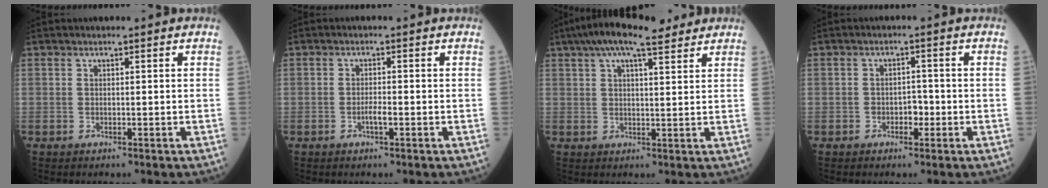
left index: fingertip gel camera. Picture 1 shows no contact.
{"total": 1.5, "force": [-0.6, 0.2, 1.3], "torque": [-0.026, 0.001, -0.012]}
{"total": 11.0, "force": [8.2, 2.7, 6.8], "torque": [-0.121, 0.040, 0.129]}
{"total": 2.1, "force": [-0.8, 1.3, 1.4], "torque": [-0.016, 0.006, -0.013]}